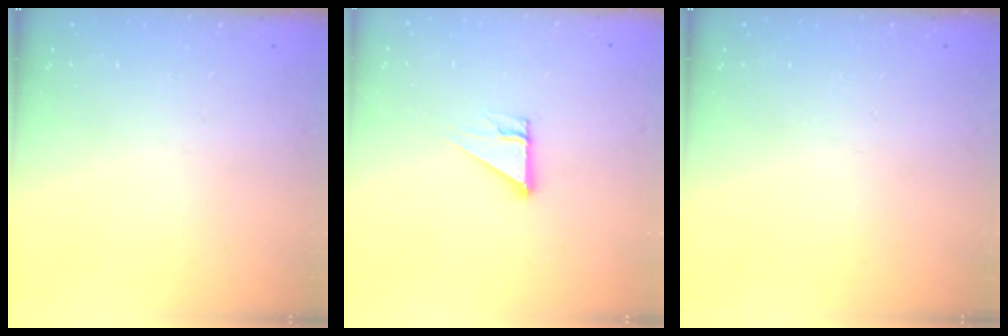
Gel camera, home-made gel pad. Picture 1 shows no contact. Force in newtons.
{"total": 4.3, "press": 4.3, "slide": 0.4}
{"total": 0.0}